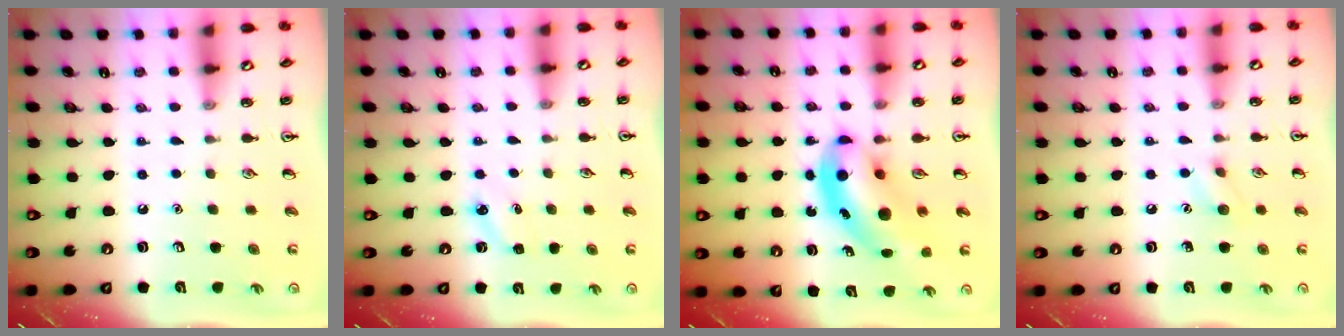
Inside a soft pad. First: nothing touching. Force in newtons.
{"total": 3.5, "press": 3.4, "slide": 1.1}
{"total": 9.2, "press": 8.8, "slide": 2.7}
{"total": 7.0, "press": 6.8, "slide": 1.7}